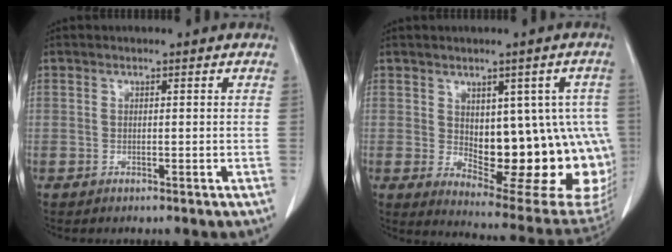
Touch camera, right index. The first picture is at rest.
{"total": 19.3, "force": [-1.2, 8.3, 17.4], "torque": [-0.153, 0.011, 0.013]}